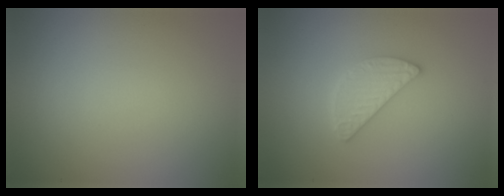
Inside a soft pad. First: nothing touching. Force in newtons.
{"total": 2.6, "press": 2.6, "slide": 0.3}